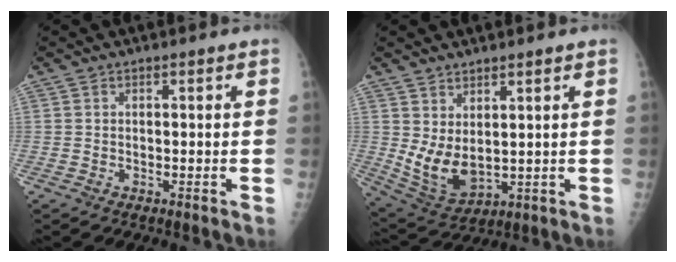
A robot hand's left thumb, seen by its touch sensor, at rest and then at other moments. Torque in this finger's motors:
{"motor_torque": [0.85, 0.82, 1.06, -0.21, 0.09]}